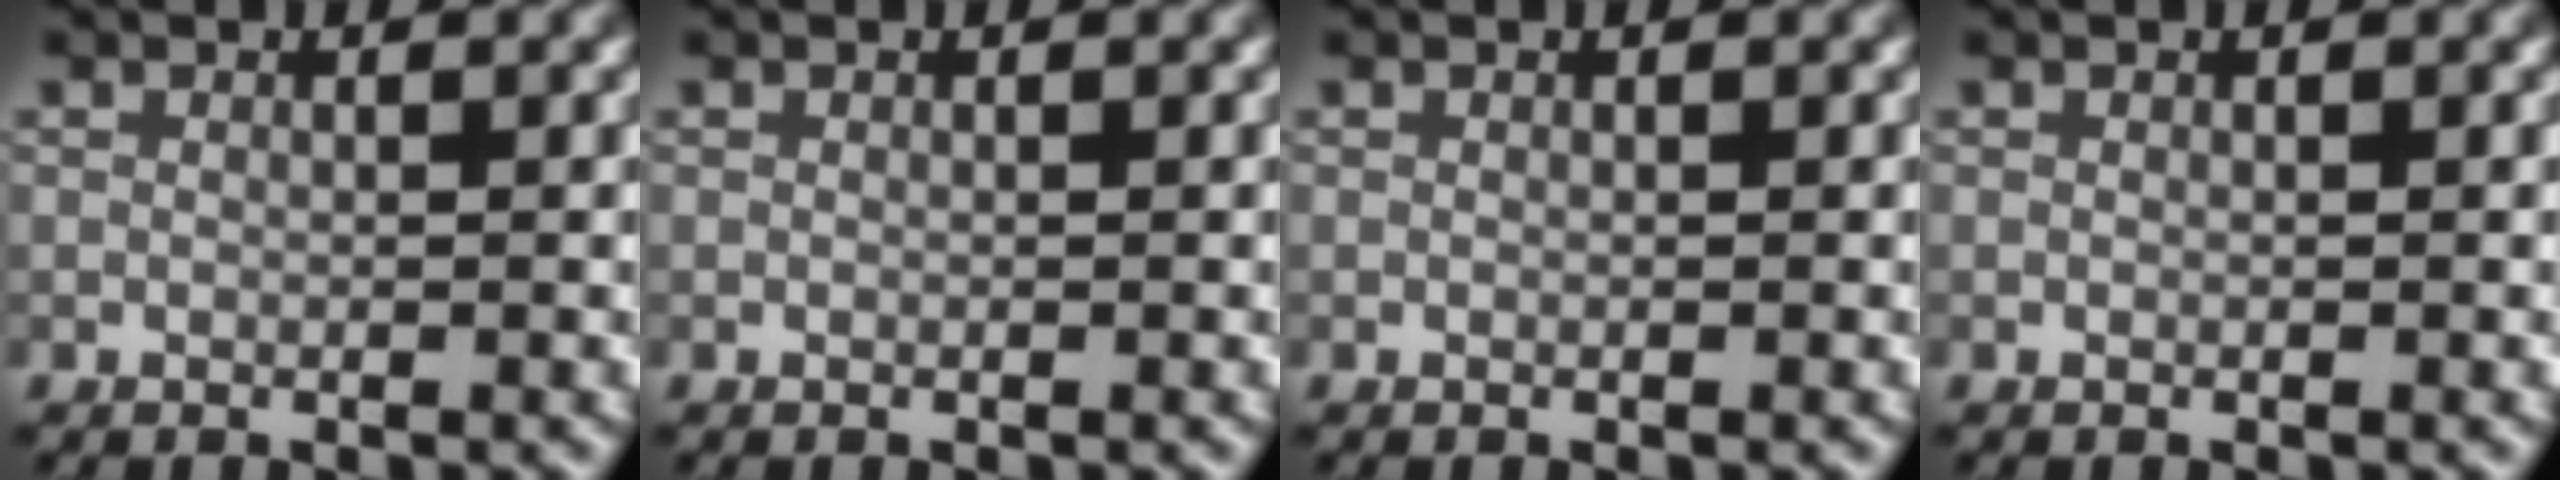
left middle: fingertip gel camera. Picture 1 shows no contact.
{"total": 0.0}
{"total": 0.0}
{"total": 0.0}